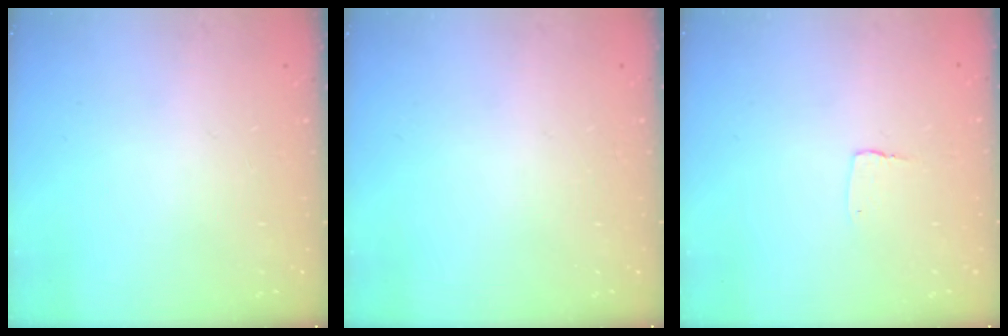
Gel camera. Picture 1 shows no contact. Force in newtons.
{"total": 0.0}
{"total": 2.7, "press": 2.7, "slide": 0.2}